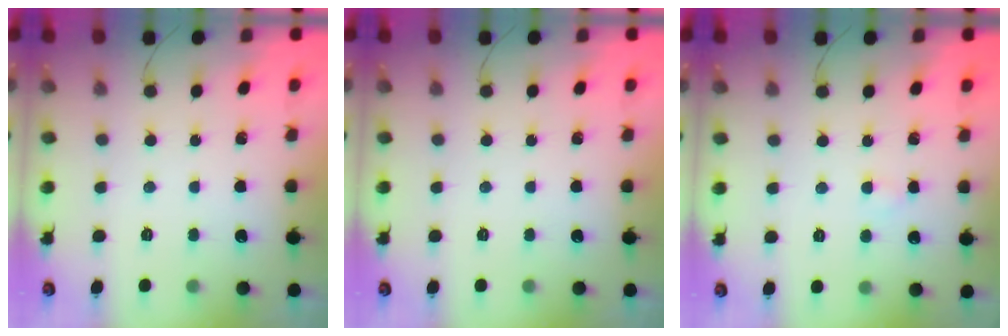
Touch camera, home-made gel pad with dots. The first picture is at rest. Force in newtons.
{"total": 0.0}
{"total": 2.0, "press": 1.8, "slide": 0.8}